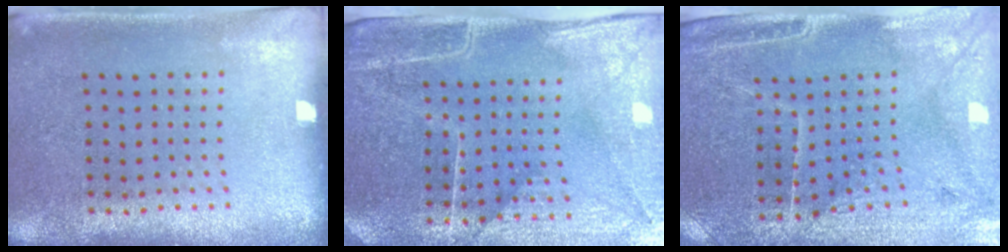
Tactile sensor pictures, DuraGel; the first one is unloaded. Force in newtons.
{"total": 4.4, "press": 3.8, "slide": 2.2}
{"total": 3.3, "press": 3.2, "slide": 1.0}